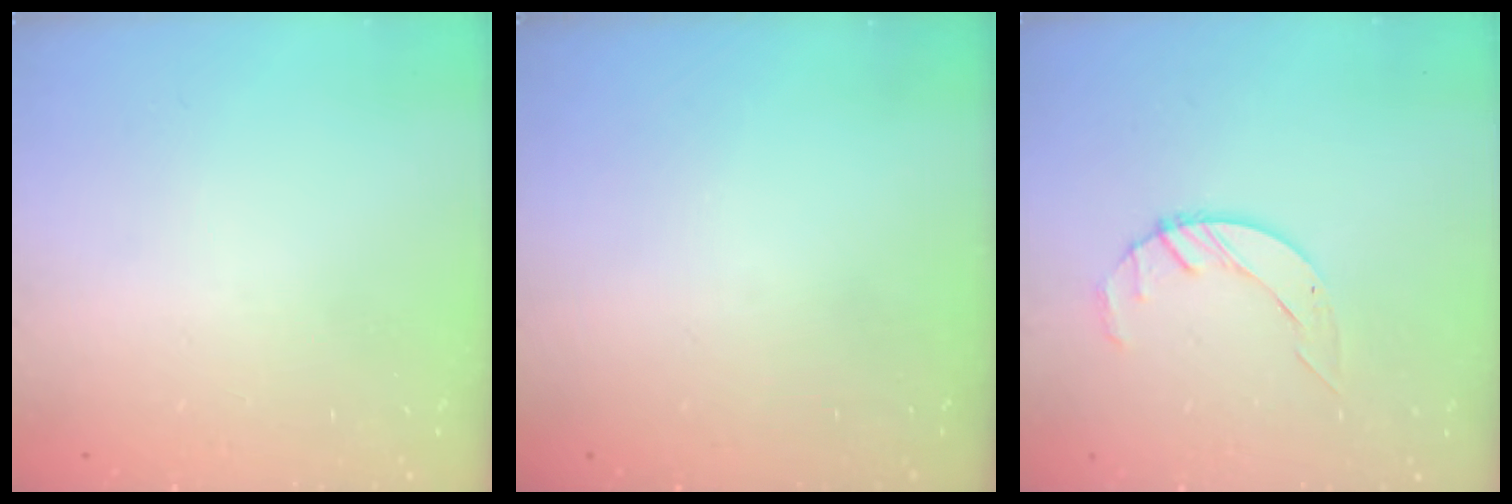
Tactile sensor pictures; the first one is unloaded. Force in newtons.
{"total": 0.0}
{"total": 3.4, "press": 3.3, "slide": 0.5}